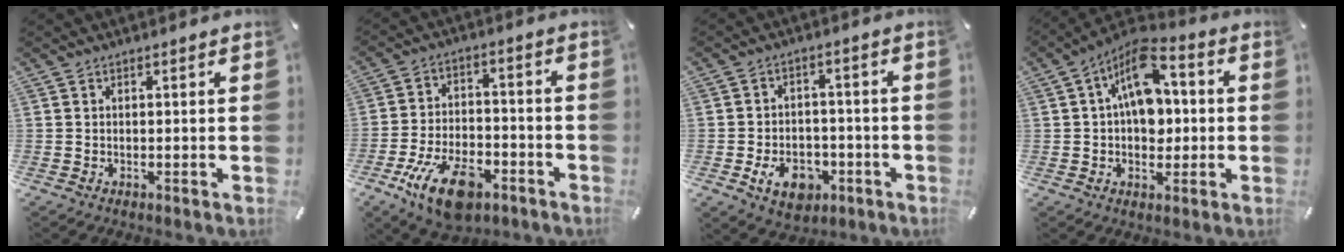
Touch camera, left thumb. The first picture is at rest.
{"total": 14.2, "force": [-7.9, 7.3, 9.2], "torque": [-0.165, 0.042, -0.135]}
{"total": 9.4, "force": [-3.8, 6.9, 5.2], "torque": [-0.089, 0.018, -0.066]}
{"total": 12.5, "force": [2.3, 8.2, 9.1], "torque": [-0.147, -0.011, 0.041]}